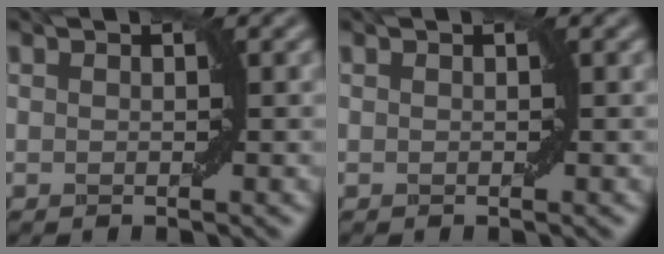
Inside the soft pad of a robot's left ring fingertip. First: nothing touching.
{"total": 0.0}